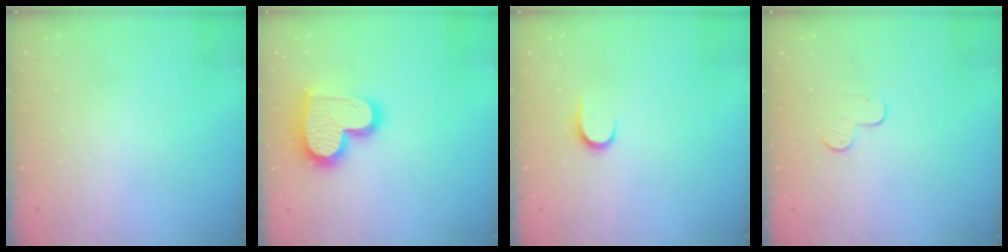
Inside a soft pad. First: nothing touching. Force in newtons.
{"total": 17.5, "press": 17.4, "slide": 1.6}
{"total": 5.4, "press": 5.4, "slide": 0.7}
{"total": 5.1, "press": 5.1, "slide": 0.5}